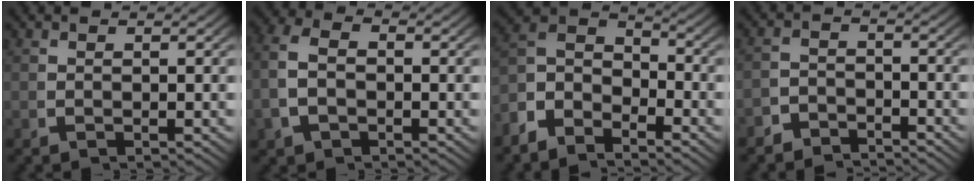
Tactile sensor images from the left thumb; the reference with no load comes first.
{"total": 4.3, "force": [-0.3, 3.1, 3.0], "torque": [-0.077, -0.002, -0.003]}
{"total": 7.4, "force": [0.3, 5.6, 4.8], "torque": [-0.082, 0.006, -0.017]}
{"total": 3.6, "force": [-3.5, 0.9, 0.0], "torque": [0.011, -0.011, -0.062]}